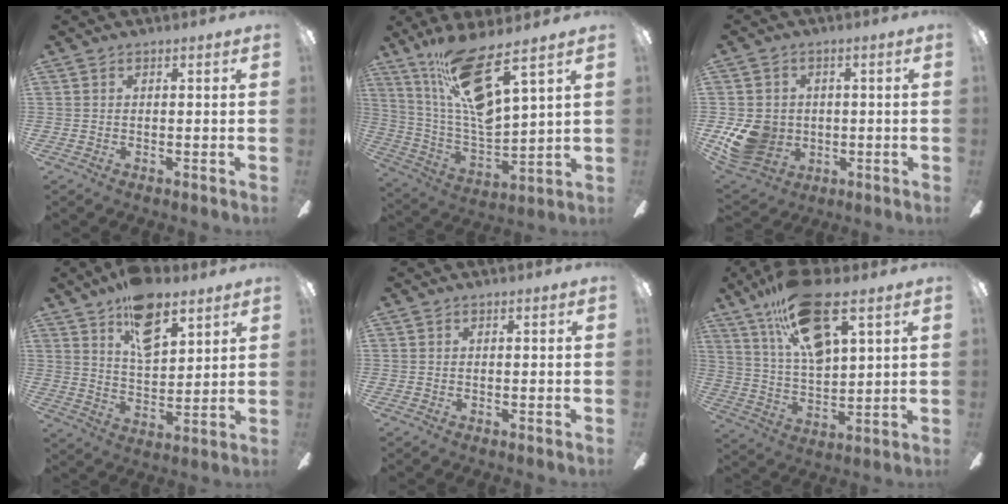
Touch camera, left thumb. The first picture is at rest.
{"total": 17.5, "force": [11.4, 3.6, 12.8], "torque": [-0.260, -0.067, 0.189]}
{"total": 11.7, "force": [-2.1, 10.3, 5.3], "torque": [-0.115, 0.013, -0.031]}
{"total": 13.2, "force": [8.8, 6.4, 7.5], "torque": [-0.122, -0.036, 0.157]}
{"total": 0.0}
{"total": 19.2, "force": [11.0, 7.2, 14.0], "torque": [-0.240, -0.042, 0.188]}